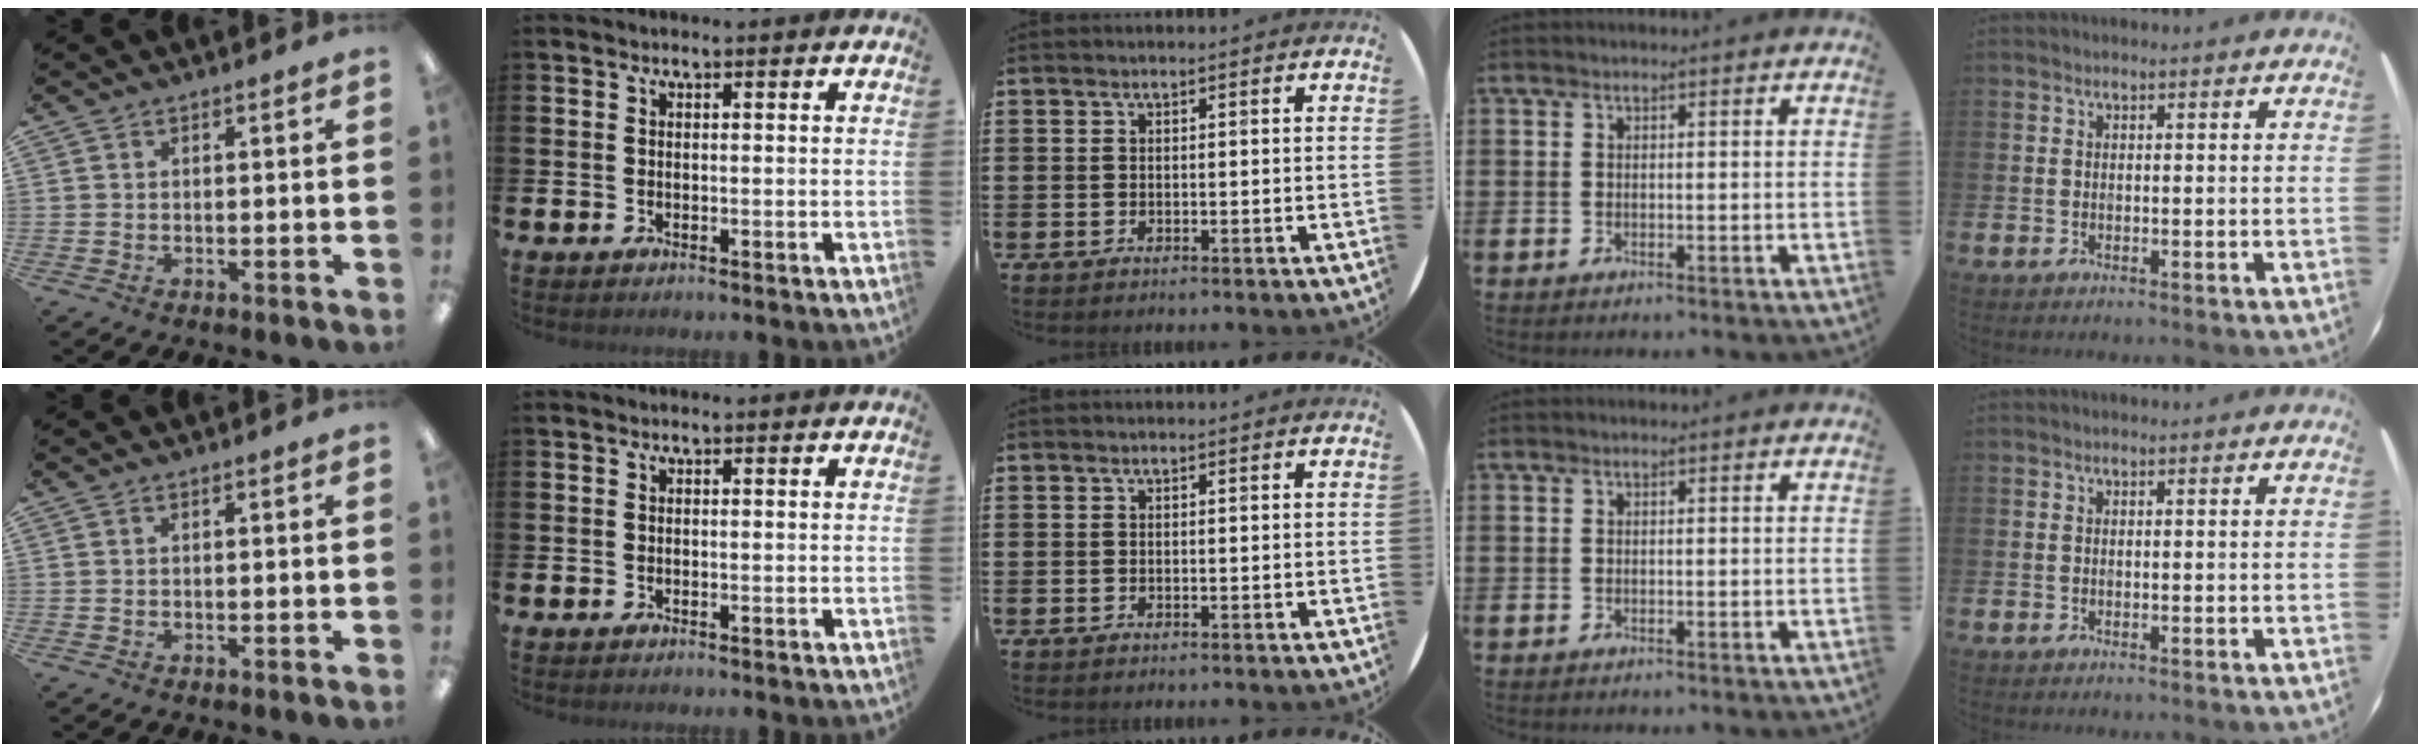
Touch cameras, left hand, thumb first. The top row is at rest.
{}